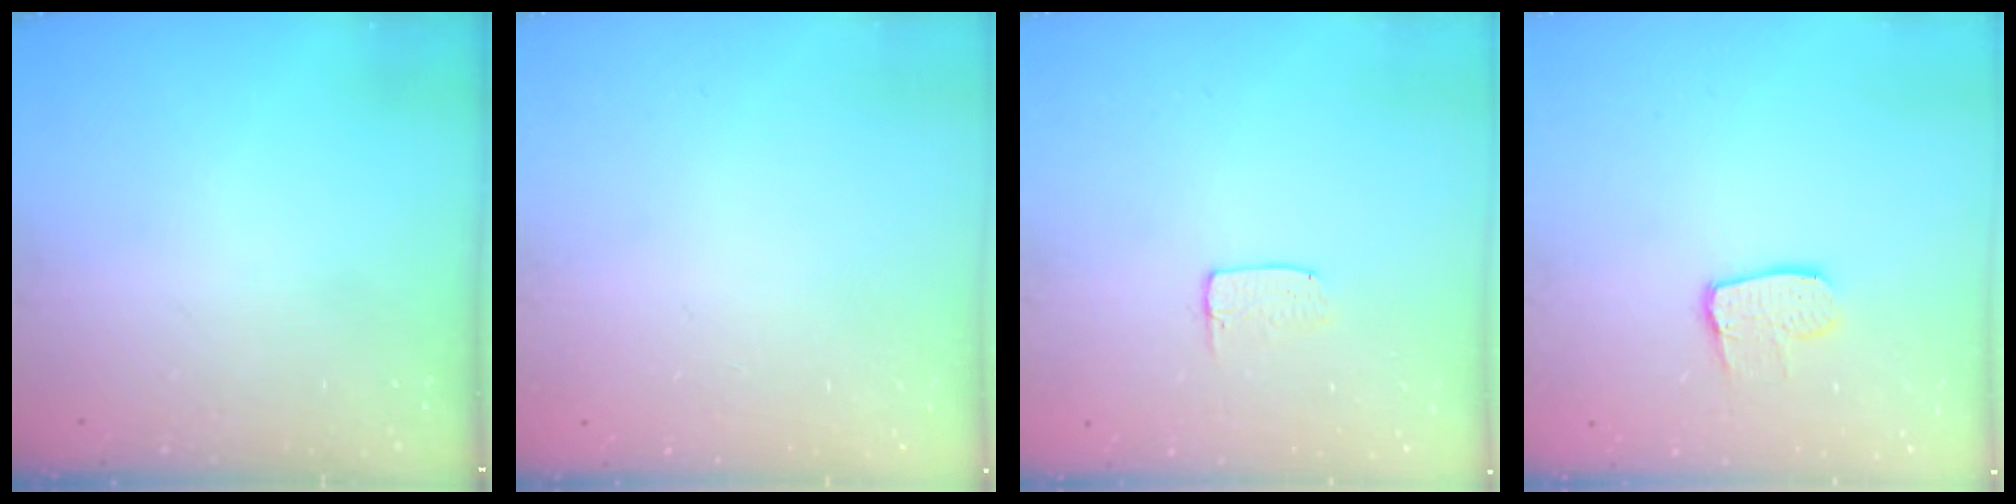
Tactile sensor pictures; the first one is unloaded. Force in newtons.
{"total": 0.0}
{"total": 3.4, "press": 3.3, "slide": 0.3}
{"total": 8.3, "press": 8.3, "slide": 0.7}